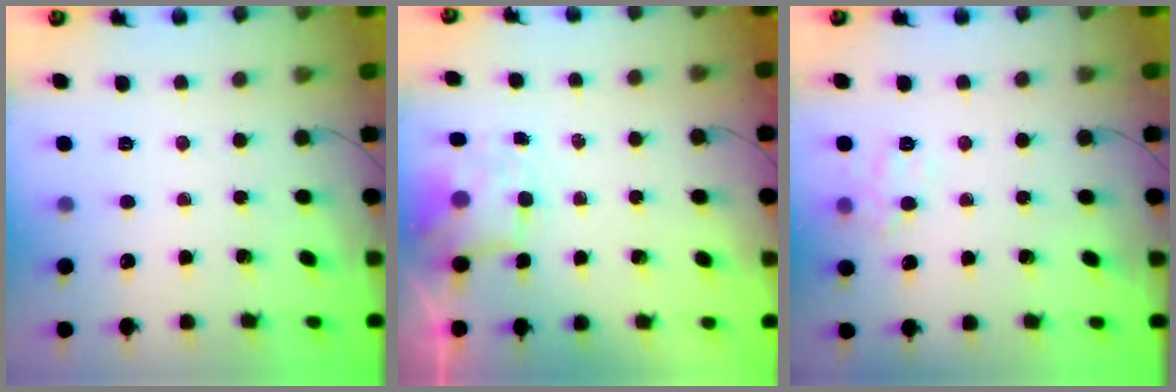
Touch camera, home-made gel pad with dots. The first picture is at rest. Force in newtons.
{"total": 4.4, "press": 4.4, "slide": 0.7}
{"total": 8.1, "press": 8.0, "slide": 1.2}